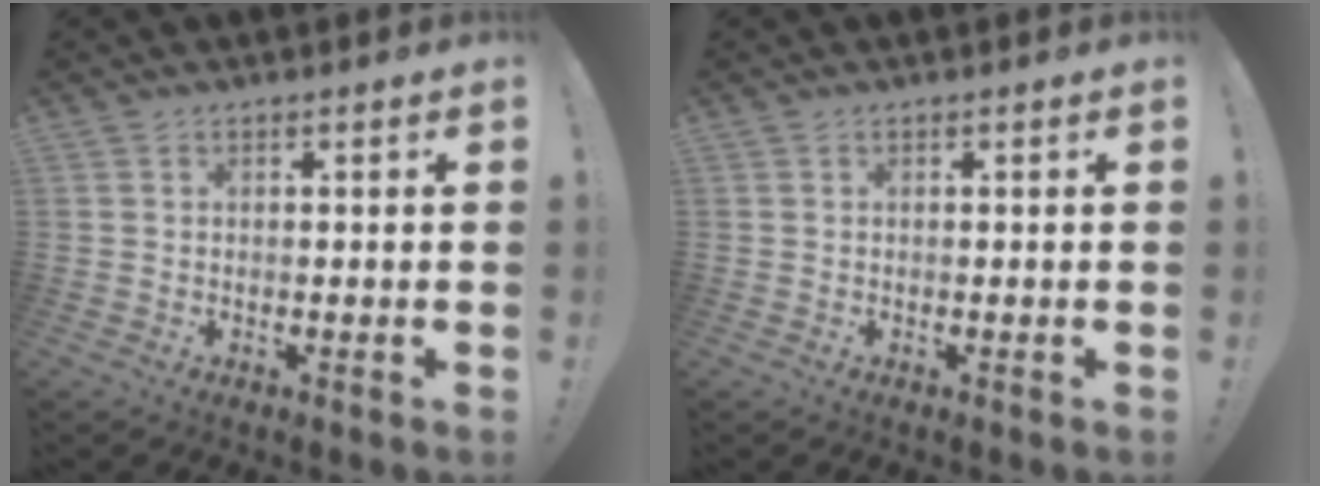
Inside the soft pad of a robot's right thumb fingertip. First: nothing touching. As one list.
[{"total": 0.0}]